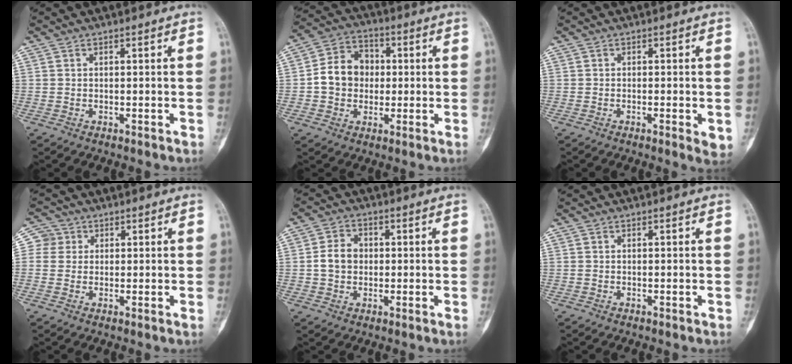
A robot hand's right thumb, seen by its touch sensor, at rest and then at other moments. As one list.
[{"total": 10.0, "force": [-0.1, 8.5, 5.3], "torque": [-0.064, 0.024, -0.011]}, {"total": 2.9, "force": [-0.8, 0.7, 2.7], "torque": [-0.042, -0.007, -0.013]}, {"total": 3.5, "force": [0.8, 3.4, 0.2], "torque": [0.020, 0.004, 0.006]}, {"total": 5.5, "force": [0.0, 4.5, 3.2], "torque": [-0.047, 0.012, -0.004]}, {"total": 0.0}]